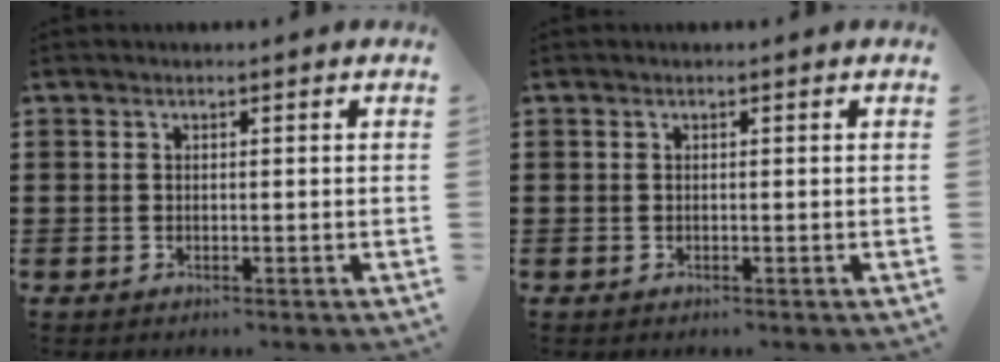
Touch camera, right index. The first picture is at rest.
{"total": 0.0}